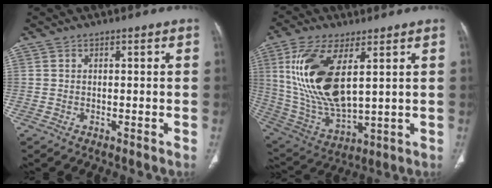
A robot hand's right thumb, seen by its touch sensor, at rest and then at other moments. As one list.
[{"total": 18.9, "force": [5.2, 8.3, 16.2], "torque": [-0.331, -0.026, 0.113]}]